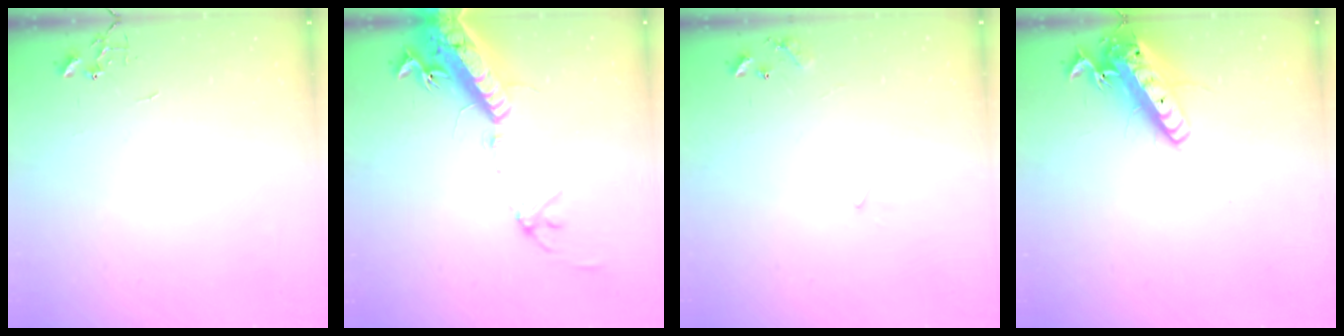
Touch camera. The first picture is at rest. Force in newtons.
{"total": 18.2, "press": 17.7, "slide": 4.2}
{"total": 6.1, "press": 6.1, "slide": 0.5}
{"total": 15.2, "press": 14.9, "slide": 3.0}